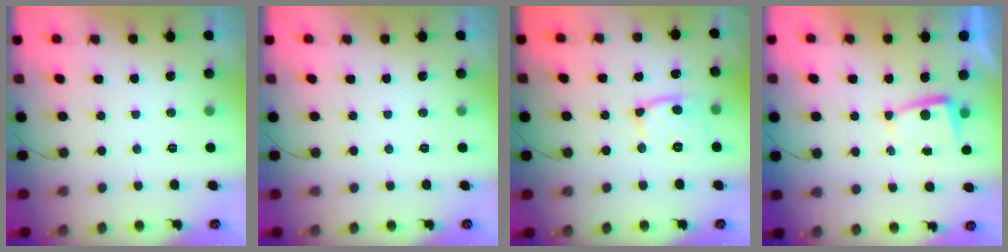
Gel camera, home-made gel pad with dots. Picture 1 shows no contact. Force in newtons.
{"total": 0.0}
{"total": 11.1, "press": 11.0, "slide": 1.3}
{"total": 2.9, "press": 2.9, "slide": 0.4}